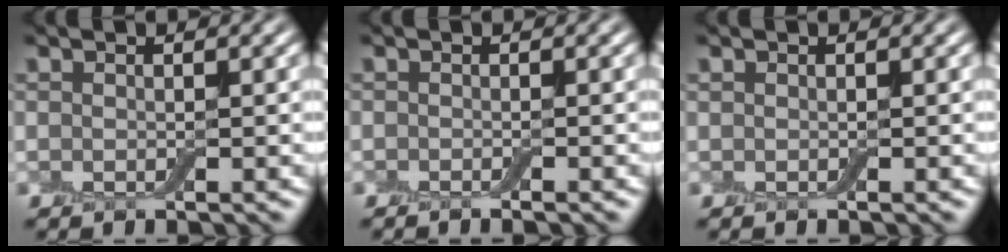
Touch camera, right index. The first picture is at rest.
{"total": 0.6, "force": [-0.6, 0.1, 0.2], "torque": [-0.004, -0.002, -0.012]}
{"total": 0.0}